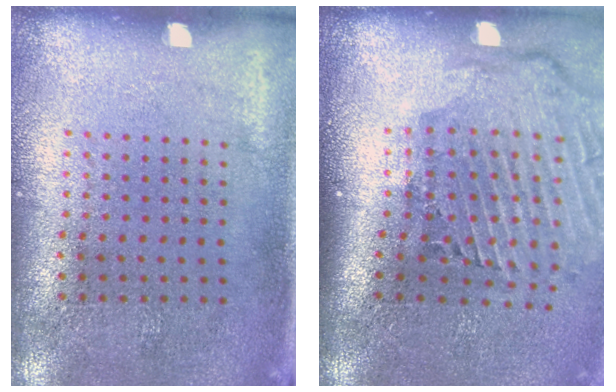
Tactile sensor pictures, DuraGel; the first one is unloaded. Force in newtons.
{"total": 2.9, "press": 2.1, "slide": 2.0}